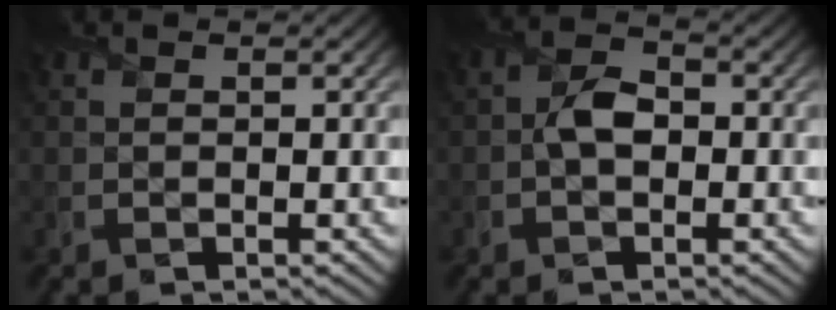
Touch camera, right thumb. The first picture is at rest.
{"total": 3.2, "force": [-0.6, 2.1, 2.3], "torque": [-0.045, 0.003, -0.017]}